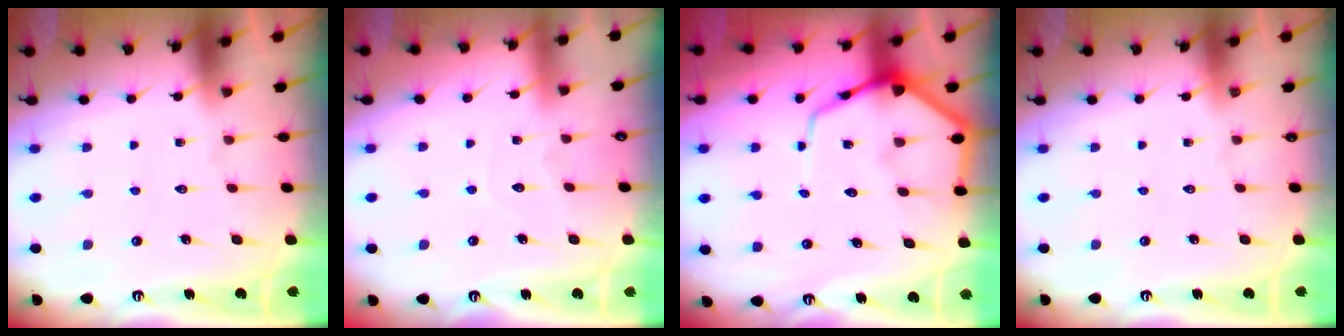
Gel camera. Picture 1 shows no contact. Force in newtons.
{"total": 3.9, "press": 3.9, "slide": 0.4}
{"total": 10.5, "press": 10.4, "slide": 1.1}
{"total": 0.0}